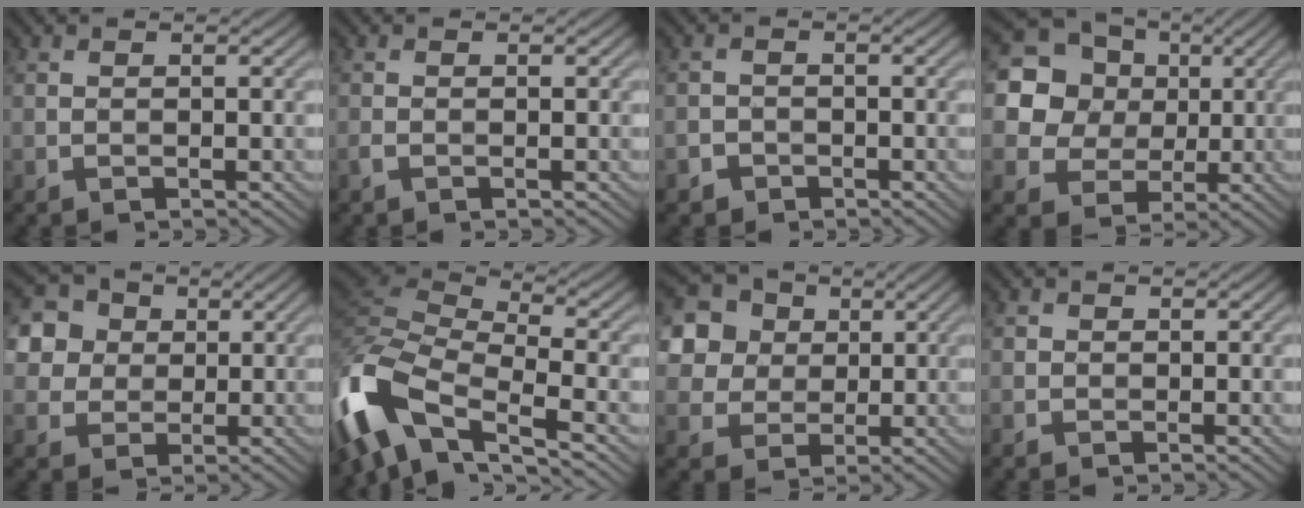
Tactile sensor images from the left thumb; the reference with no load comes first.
{"total": 0.8, "force": [-0.4, 0.2, 0.6], "torque": [-0.018, 0.002, -0.009]}
{"total": 1.6, "force": [-1.1, 1.2, 0.0], "torque": [0.007, 0.004, -0.021]}
{"total": 19.2, "force": [6.0, 17.1, 6.3], "torque": [-0.213, 0.029, 0.106]}
{"total": 9.1, "force": [2.9, 8.0, 3.4], "torque": [-0.125, 0.024, 0.058]}
{"total": 13.9, "force": [-7.4, 6.3, 9.9], "torque": [-0.252, -0.004, -0.151]}
{"total": 13.1, "force": [4.8, 11.0, 5.1], "torque": [-0.188, 0.023, 0.108]}
{"total": 1.3, "force": [0.1, 1.3, 0.2], "torque": [-0.006, -0.001, 0.000]}